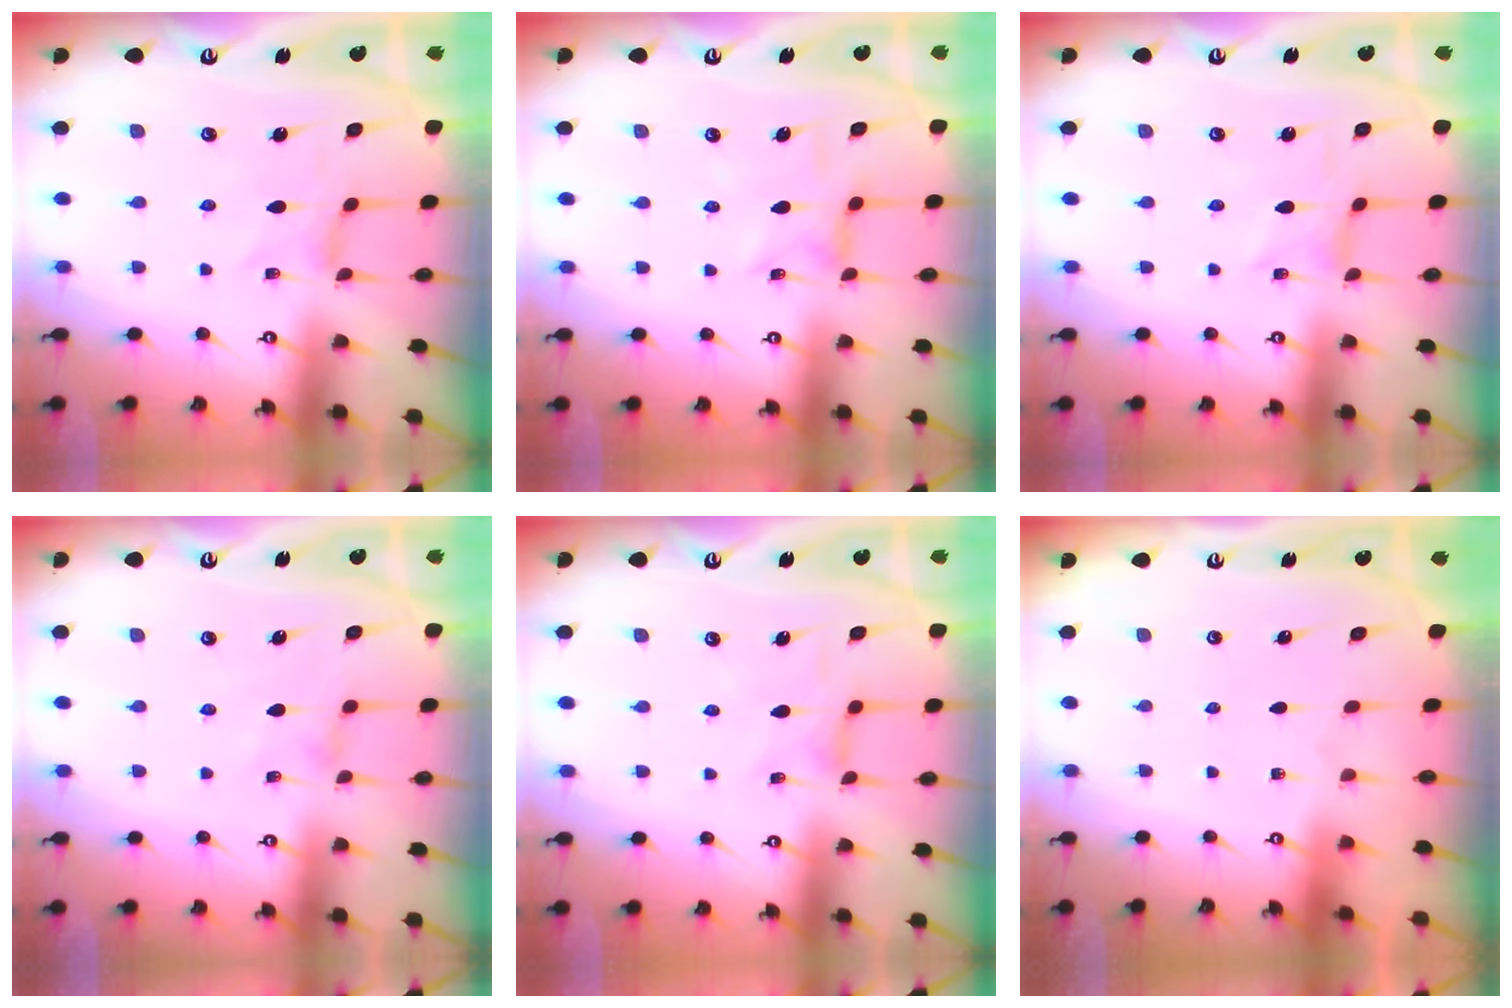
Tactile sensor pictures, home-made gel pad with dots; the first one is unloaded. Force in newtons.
{"total": 3.0, "press": 2.9, "slide": 0.4}
{"total": 0.0}
{"total": 0.0}
{"total": 1.7, "press": 1.6, "slide": 0.4}
{"total": 0.0}